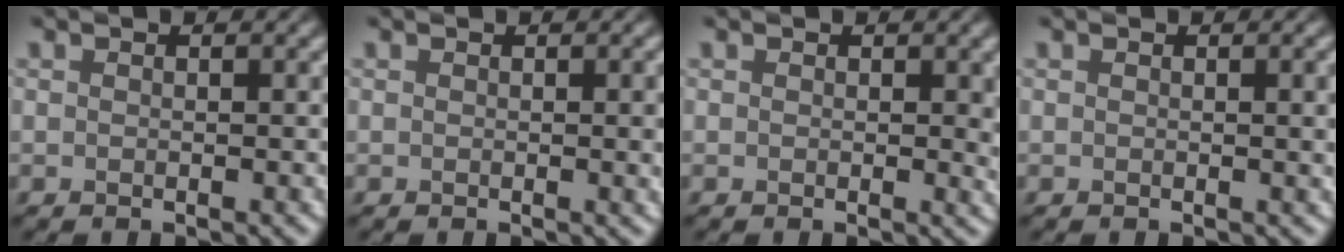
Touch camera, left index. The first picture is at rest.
{"total": 1.9, "force": [0.1, 0.5, 1.8], "torque": [-0.017, 0.002, -0.001]}
{"total": 1.7, "force": [0.3, 0.5, 1.6], "torque": [-0.013, -0.004, 0.003]}
{"total": 2.0, "force": [0.2, 0.6, 2.0], "torque": [-0.018, 0.002, 0.000]}